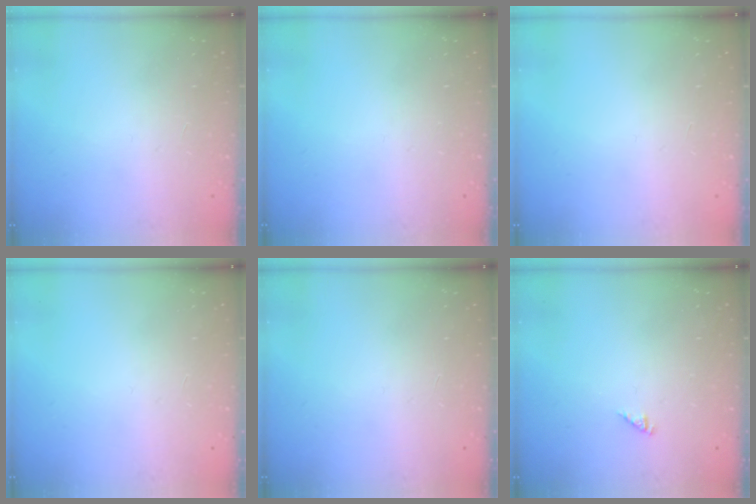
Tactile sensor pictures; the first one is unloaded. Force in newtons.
{"total": 0.0}
{"total": 0.0}
{"total": 0.0}
{"total": 0.0}
{"total": 0.0}